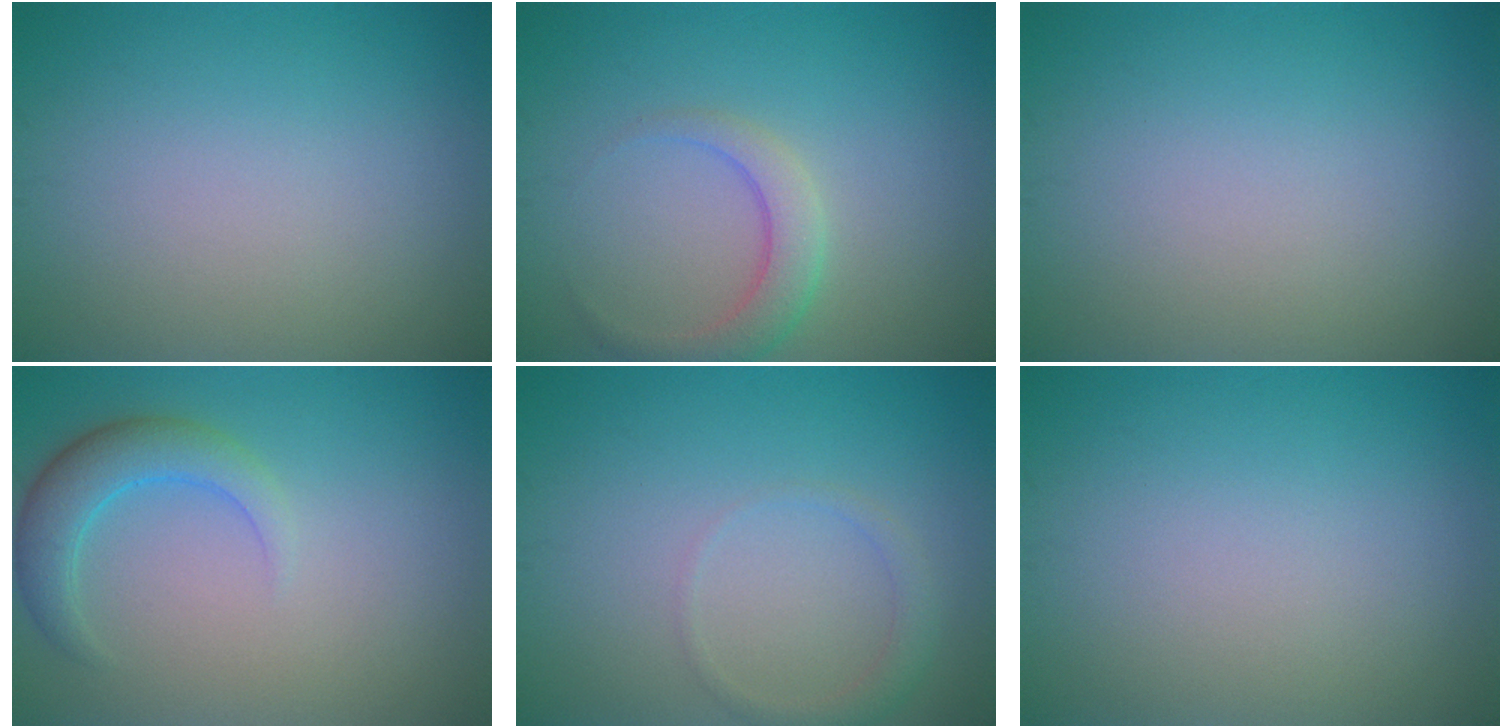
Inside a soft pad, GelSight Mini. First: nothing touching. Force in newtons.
{"total": 2.9, "press": 2.9, "slide": 0.1}
{"total": 0.0}
{"total": 3.5, "press": 3.4, "slide": 0.2}
{"total": 1.4, "press": 1.4, "slide": 0.0}
{"total": 0.0}